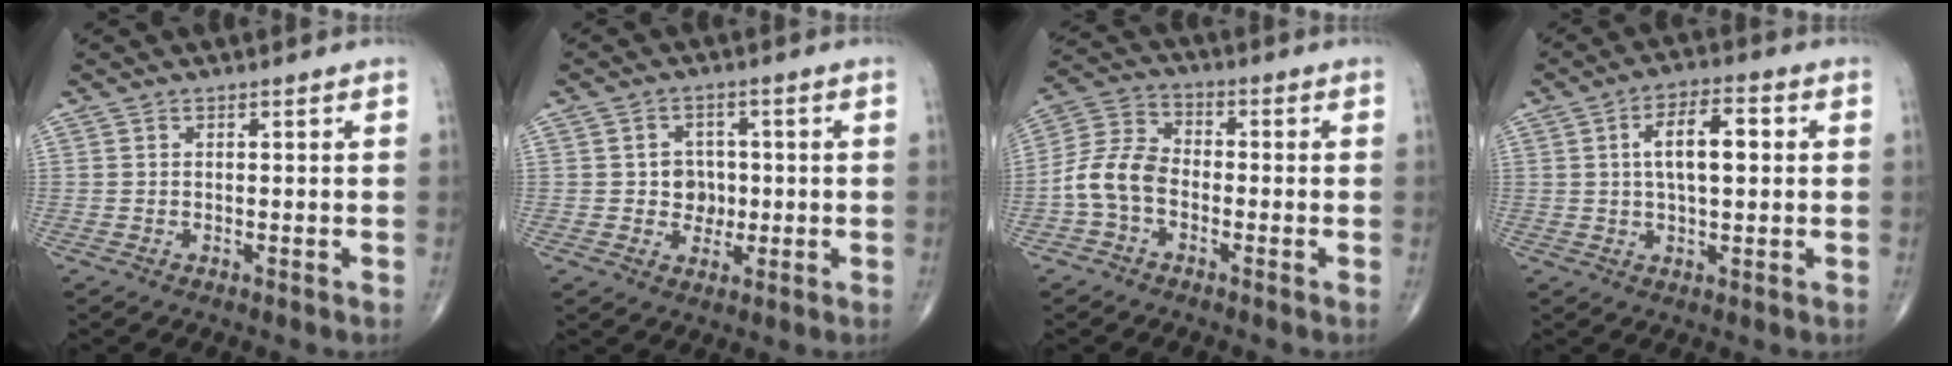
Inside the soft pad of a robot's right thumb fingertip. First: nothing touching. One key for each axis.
{"total": 4.8, "fx": -0.1, "fy": 4.3, "fz": 2.1, "tx": 0.001, "ty": 0.006, "tz": -0.002}
{"total": 8.6, "fx": -2.5, "fy": 5.9, "fz": 5.7, "tx": -0.108, "ty": 0.031, "tz": -0.062}
{"total": 9.0, "fx": 1.4, "fy": 3.9, "fz": 8.0, "tx": -0.121, "ty": 0.013, "tz": 0.019}